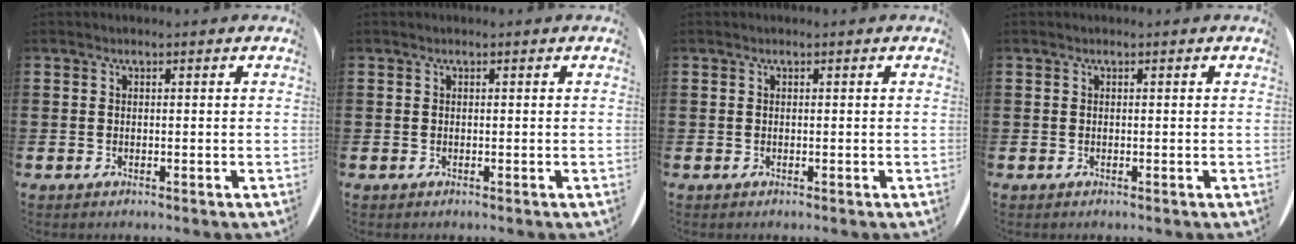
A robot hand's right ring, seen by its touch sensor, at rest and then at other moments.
{"total": 0.0}
{"total": 0.0}
{"total": 0.0}